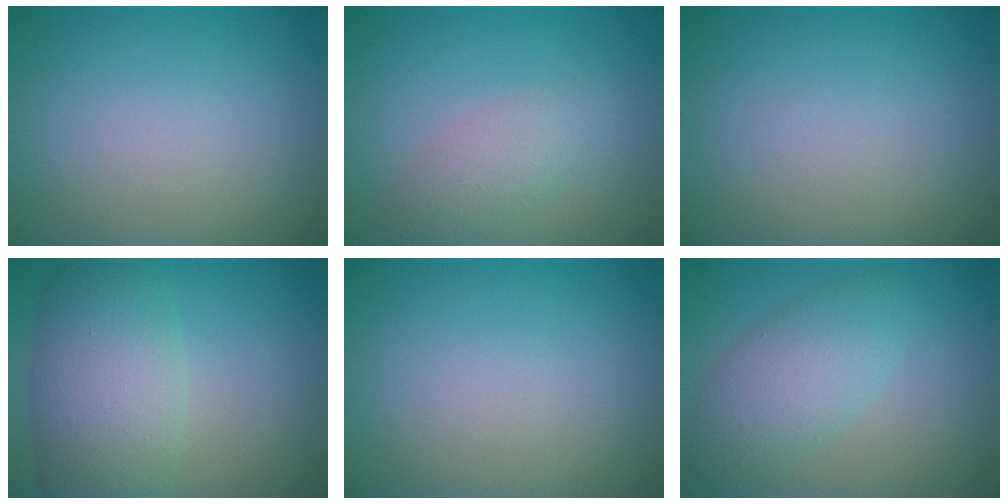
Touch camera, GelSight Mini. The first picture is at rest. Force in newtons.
{"total": 2.6, "press": 2.6, "slide": 0.1}
{"total": 0.0}
{"total": 7.3, "press": 7.3, "slide": 0.7}
{"total": 0.0}
{"total": 4.5, "press": 4.5, "slide": 0.0}